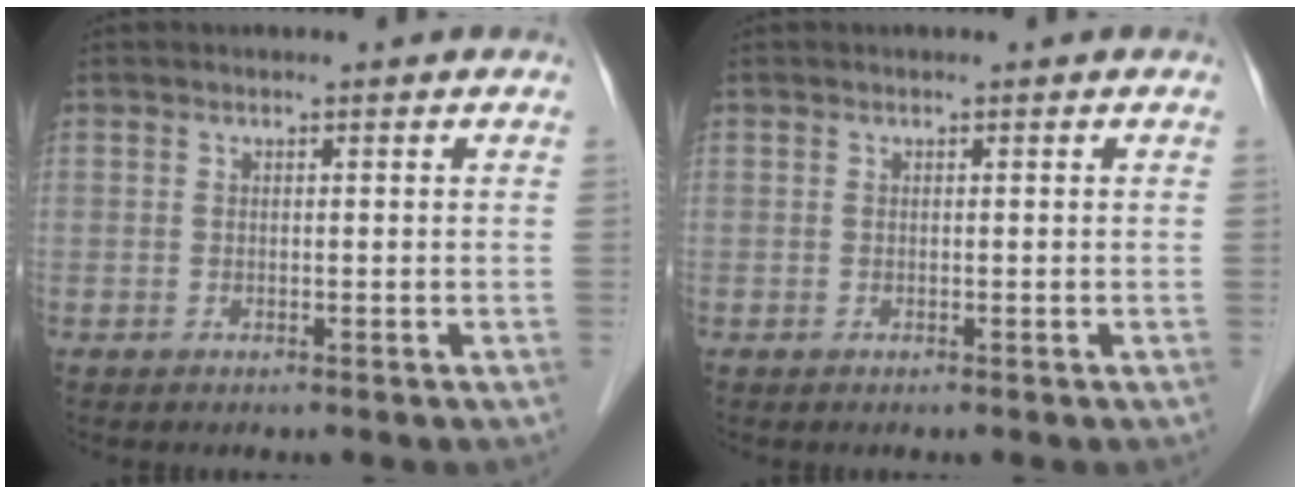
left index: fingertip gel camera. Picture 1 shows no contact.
{"total": 0.0}